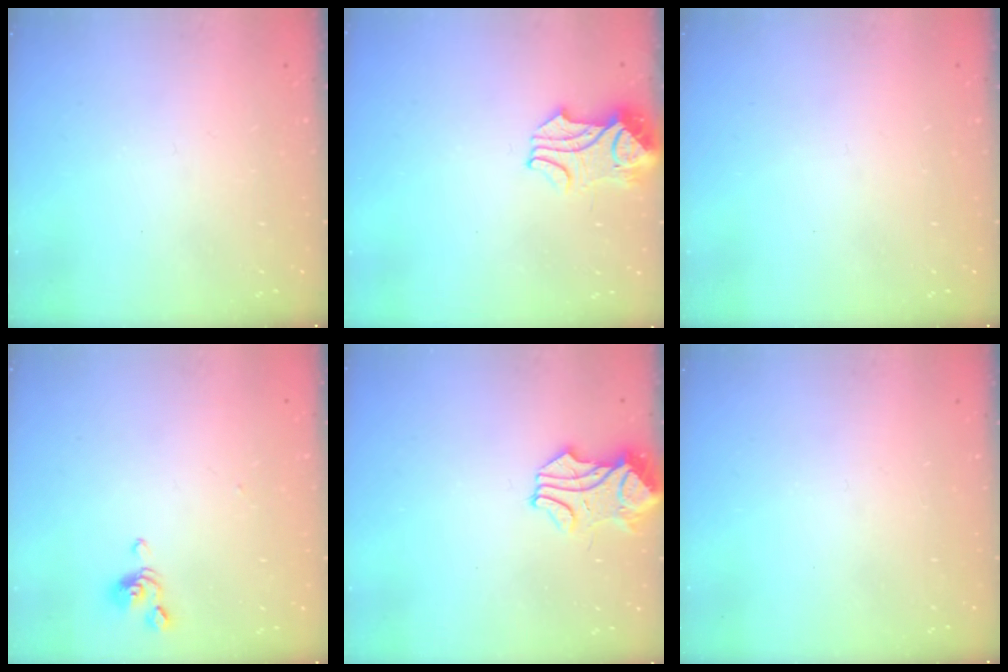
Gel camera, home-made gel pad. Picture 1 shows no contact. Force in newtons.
{"total": 2.3, "press": 2.2, "slide": 0.5}
{"total": 0.0}
{"total": 0.8, "press": 0.6, "slide": 0.5}
{"total": 1.6, "press": 1.4, "slide": 0.8}
{"total": 0.0}